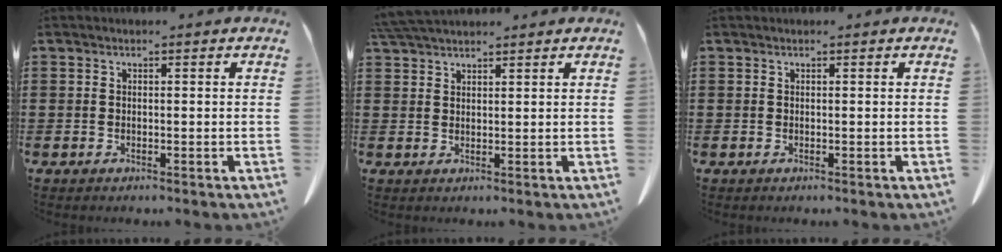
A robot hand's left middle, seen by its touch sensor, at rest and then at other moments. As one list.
[{"total": 3.6, "force": [3.3, 0.5, 1.2], "torque": [-0.034, -0.003, 0.066]}, {"total": 0.0}]